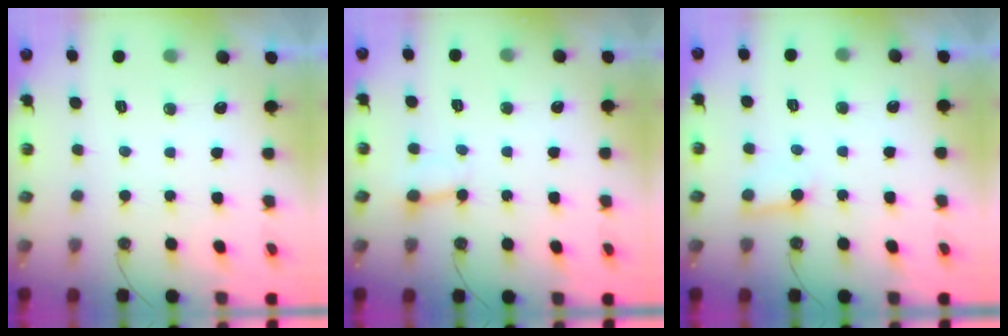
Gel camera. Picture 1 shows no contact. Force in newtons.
{"total": 2.5, "press": 2.5, "slide": 0.4}
{"total": 4.7, "press": 4.7, "slide": 0.4}